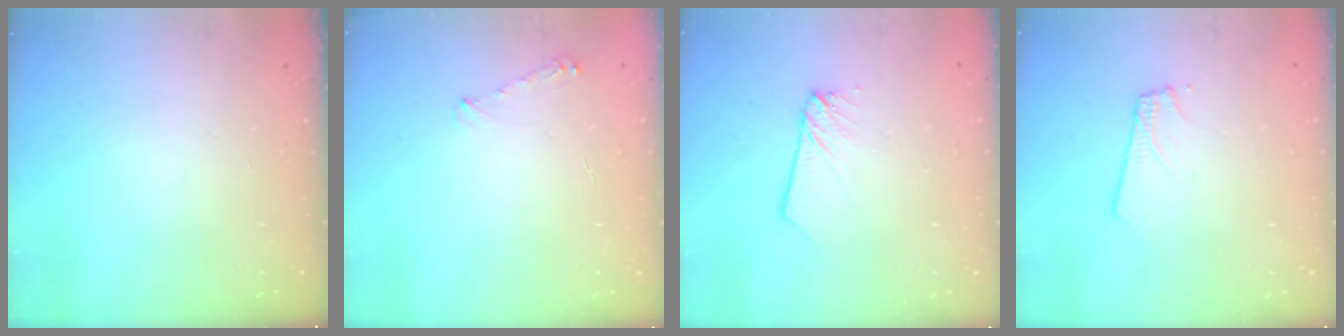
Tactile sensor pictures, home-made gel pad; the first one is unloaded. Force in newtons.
{"total": 3.9, "press": 3.9, "slide": 0.5}
{"total": 2.3, "press": 2.3, "slide": 0.2}
{"total": 2.4, "press": 2.4, "slide": 0.3}